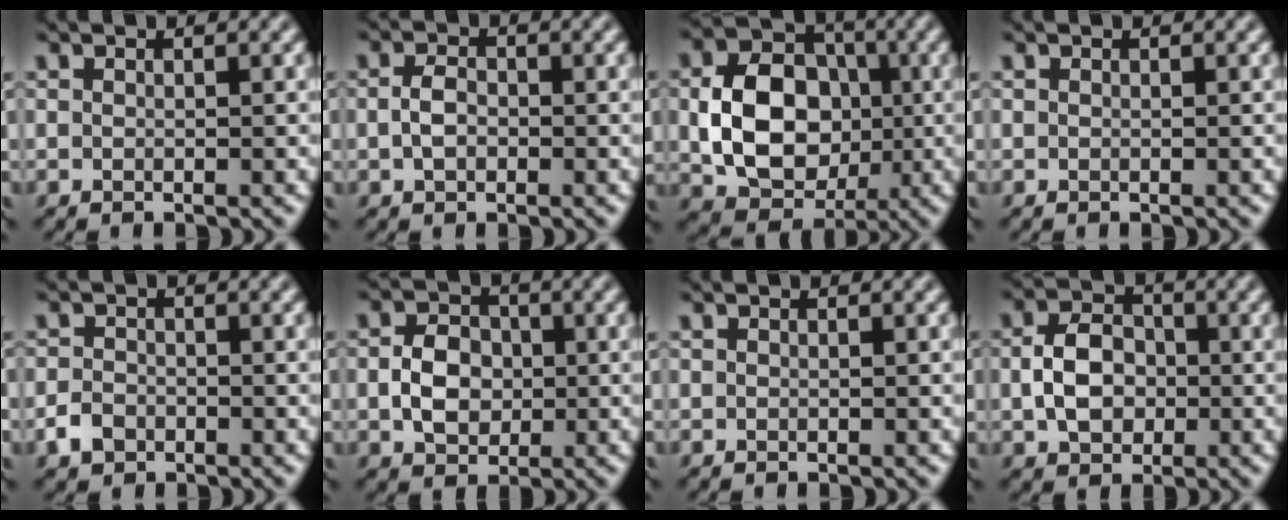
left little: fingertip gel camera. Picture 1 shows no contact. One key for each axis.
{"total": 2.2, "fx": -0.4, "fy": 1.5, "fz": 1.6, "tx": -0.037, "ty": 0.002, "tz": -0.011}
{"total": 8.8, "fx": -0.6, "fy": 6.7, "fz": 5.7, "tx": -0.102, "ty": 0.003, "tz": -0.011}
{"total": 0.0}
{"total": 2.0, "fx": -1.1, "fy": 1.4, "fz": 0.7, "tx": -0.011, "ty": 0.001, "tz": -0.028}
{"total": 4.0, "fx": -0.6, "fy": 3.1, "fz": 2.5, "tx": -0.048, "ty": 0.004, "tz": -0.015}
{"total": 0.0}
{"total": 4.7, "fx": -0.6, "fy": 3.6, "fz": 3.1, "tx": -0.063, "ty": 0.003, "tz": -0.013}